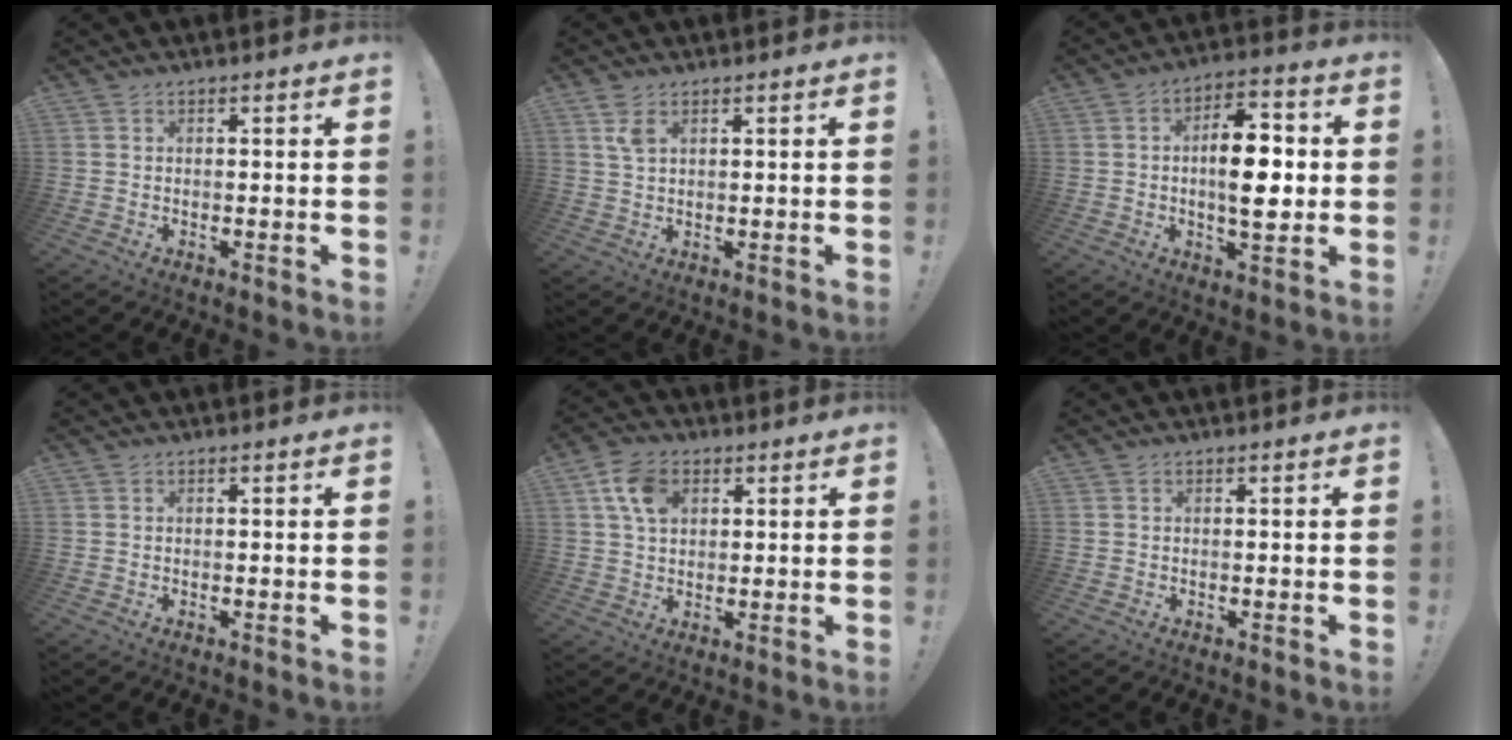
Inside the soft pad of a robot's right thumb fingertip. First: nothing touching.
{"total": 3.7, "force": [2.0, 1.7, 2.6], "torque": [-0.053, -0.005, 0.037]}
{"total": 13.1, "force": [-0.3, 6.3, 11.5], "torque": [-0.161, 0.004, -0.010]}
{"total": 0.0}
{"total": 9.2, "force": [3.4, 6.6, 5.5], "torque": [-0.098, 0.010, 0.069]}
{"total": 0.0}